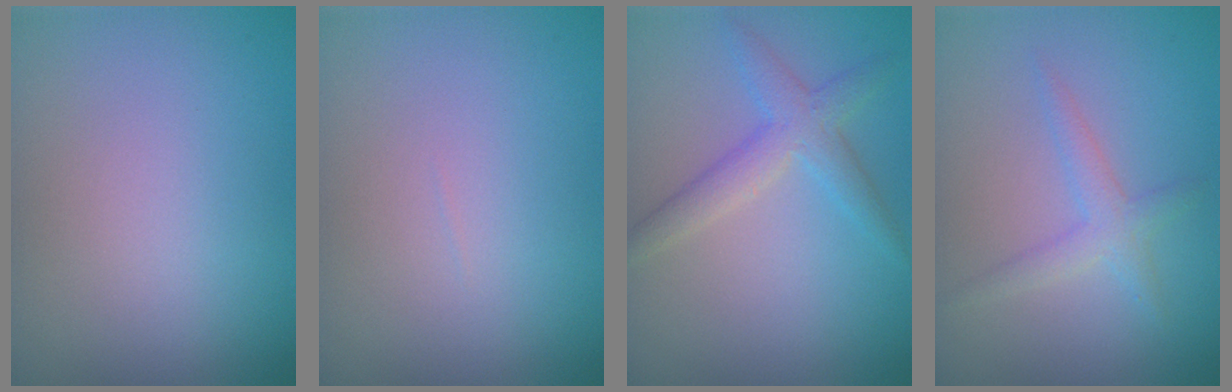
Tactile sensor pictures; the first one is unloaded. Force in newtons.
{"total": 0.0}
{"total": 3.0, "press": 3.0, "slide": 0.1}
{"total": 1.9, "press": 1.9, "slide": 0.1}